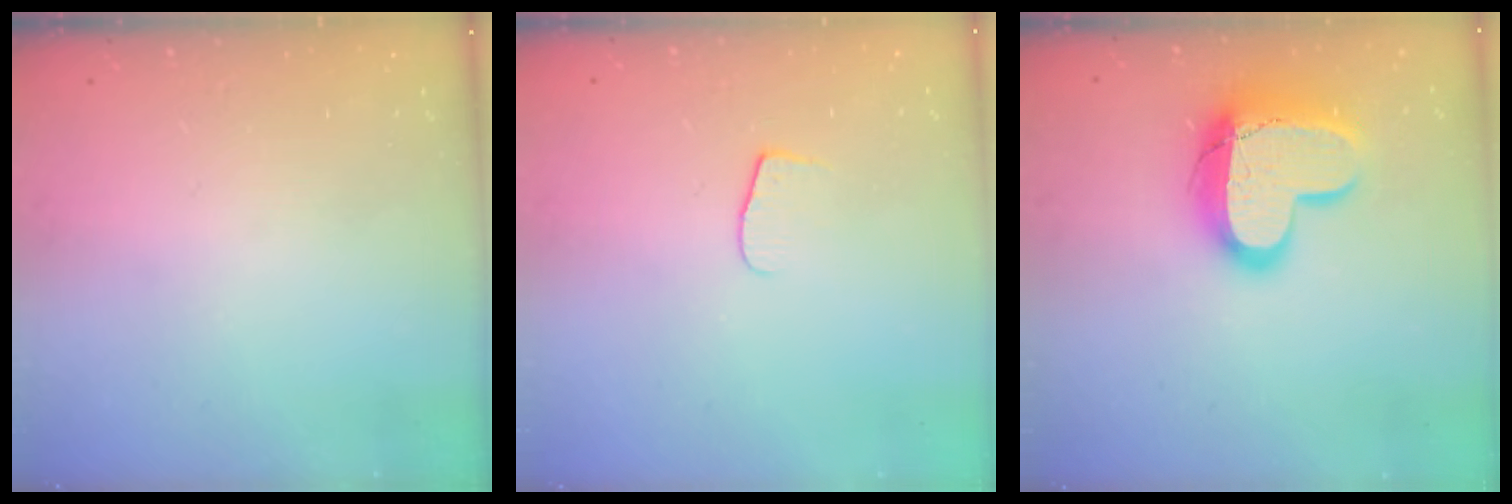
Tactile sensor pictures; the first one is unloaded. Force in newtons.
{"total": 6.6, "press": 6.6, "slide": 0.5}
{"total": 16.7, "press": 16.7, "slide": 1.5}